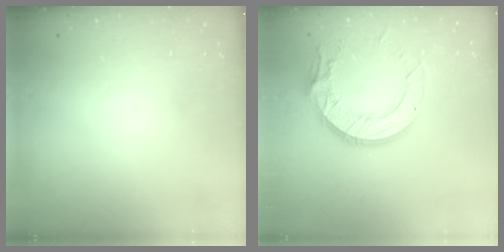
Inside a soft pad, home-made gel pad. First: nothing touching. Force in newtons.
{"total": 15.3, "press": 15.2, "slide": 1.5}